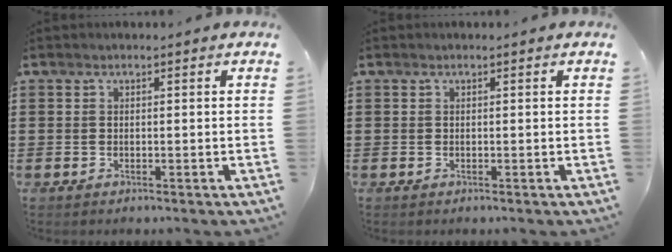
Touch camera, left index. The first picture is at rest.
{"total": 0.0}